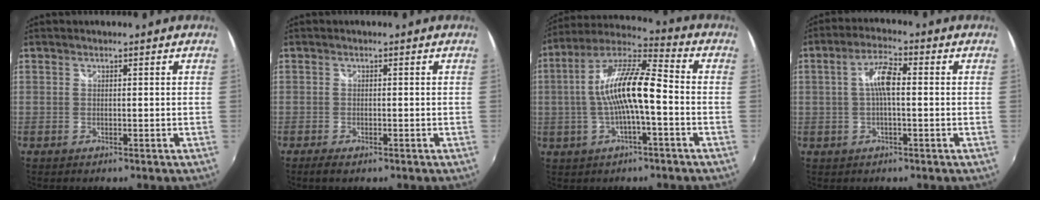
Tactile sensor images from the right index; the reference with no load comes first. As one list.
[{"total": 2.6, "force": [-1.8, 0.9, 1.7], "torque": [-0.038, -0.010, -0.032]}, {"total": 13.8, "force": [-1.6, 3.1, 13.3], "torque": [-0.253, 0.018, -0.031]}, {"total": 5.7, "force": [0.1, 1.5, 5.5], "torque": [-0.107, 0.013, 0.003]}]